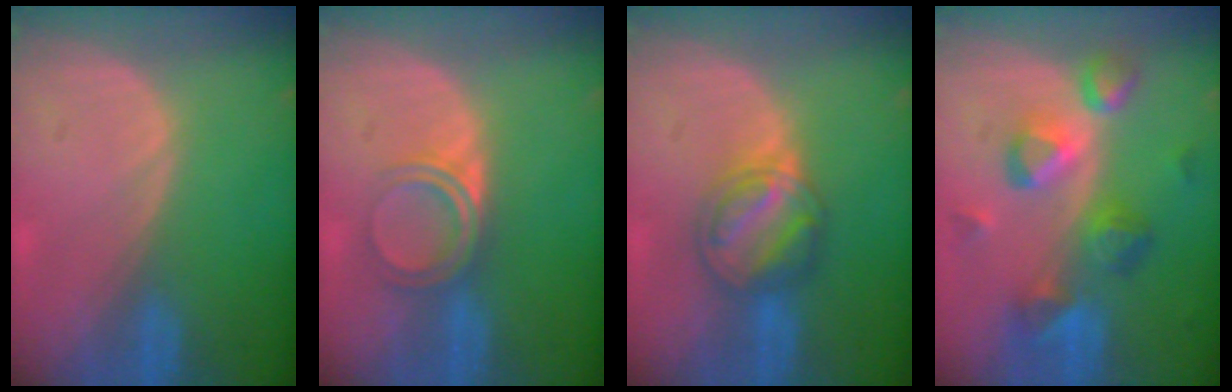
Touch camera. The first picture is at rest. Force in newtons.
{"total": 4.7, "press": 4.2, "slide": 2.1}
{"total": 6.4, "press": 6.2, "slide": 1.7}
{"total": 9.4, "press": 8.1, "slide": 4.7}